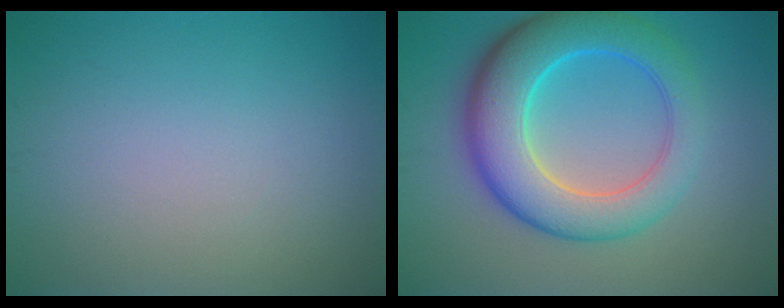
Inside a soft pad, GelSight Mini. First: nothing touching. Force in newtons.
{"total": 8.9, "press": 8.9, "slide": 0.3}